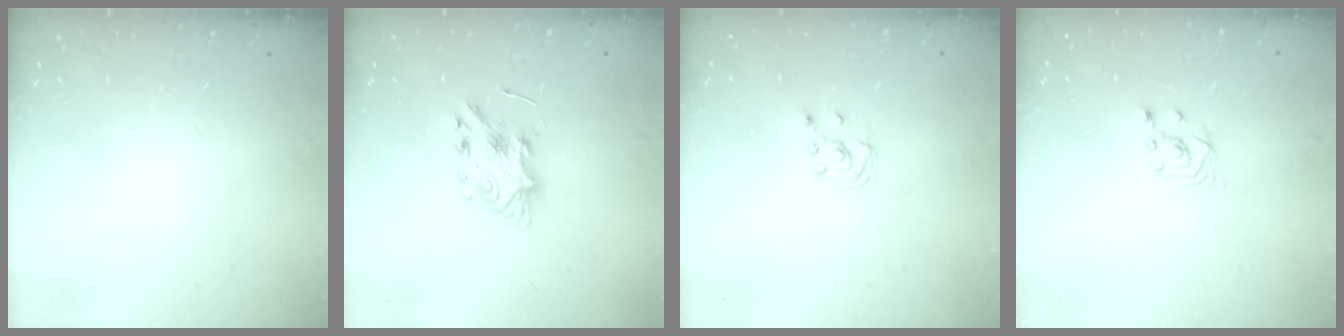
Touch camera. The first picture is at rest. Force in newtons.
{"total": 7.7, "press": 7.7, "slide": 0.6}
{"total": 2.3, "press": 2.2, "slide": 0.3}
{"total": 2.2, "press": 2.2, "slide": 0.3}